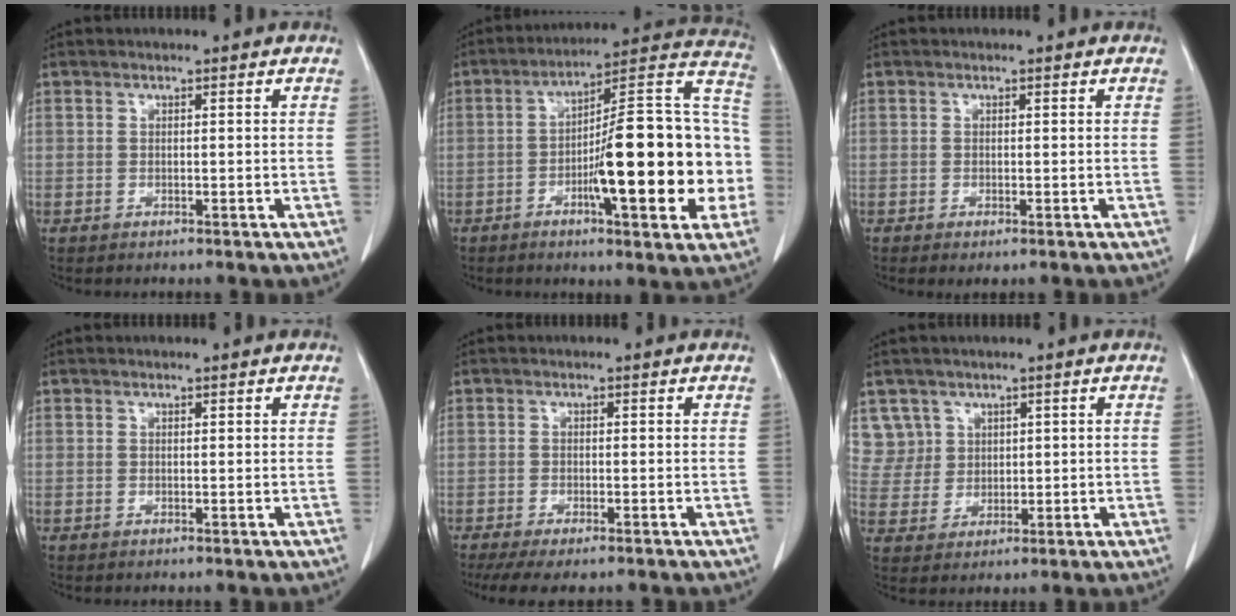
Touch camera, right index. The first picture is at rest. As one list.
[{"total": 22.8, "force": [-4.6, 3.9, 22.0], "torque": [-0.263, 0.029, -0.064]}, {"total": 1.2, "force": [-0.5, 0.4, 1.1], "torque": [-0.015, -0.001, -0.006]}, {"total": 0.0}, {"total": 7.3, "force": [-5.6, 1.6, 4.4], "torque": [-0.063, -0.010, -0.088]}, {"total": 5.5, "force": [2.8, 4.7, -0.5], "torque": [0.020, 0.011, 0.061]}]